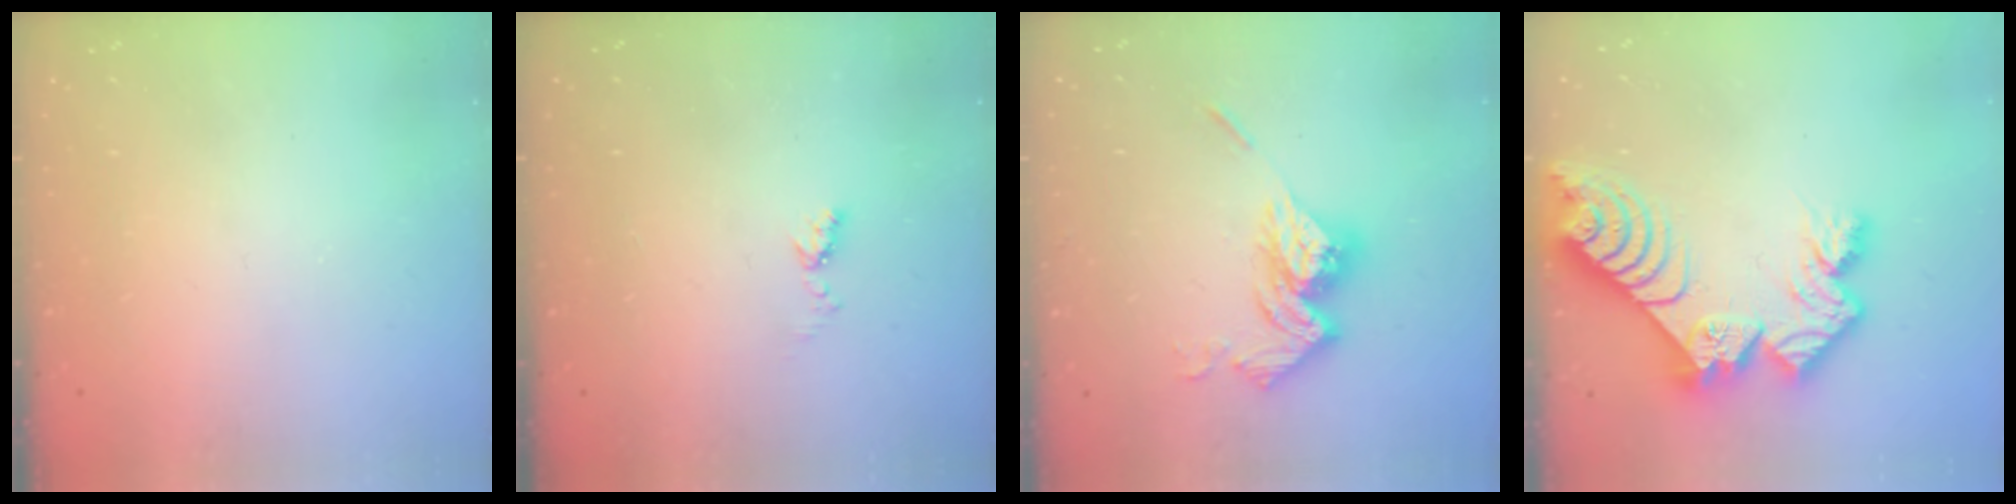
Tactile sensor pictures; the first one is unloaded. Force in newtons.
{"total": 4.9, "press": 4.8, "slide": 0.8}
{"total": 15.1, "press": 15.0, "slide": 1.5}
{"total": 14.6, "press": 14.6, "slide": 1.3}